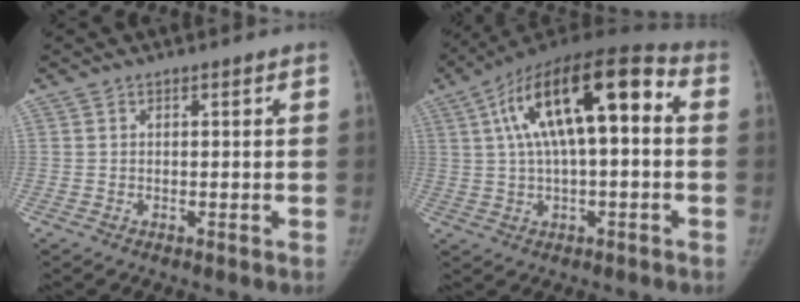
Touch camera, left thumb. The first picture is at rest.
{"total": 19.9, "force": [3.5, 7.7, 18.0], "torque": [-0.302, 0.042, 0.048]}